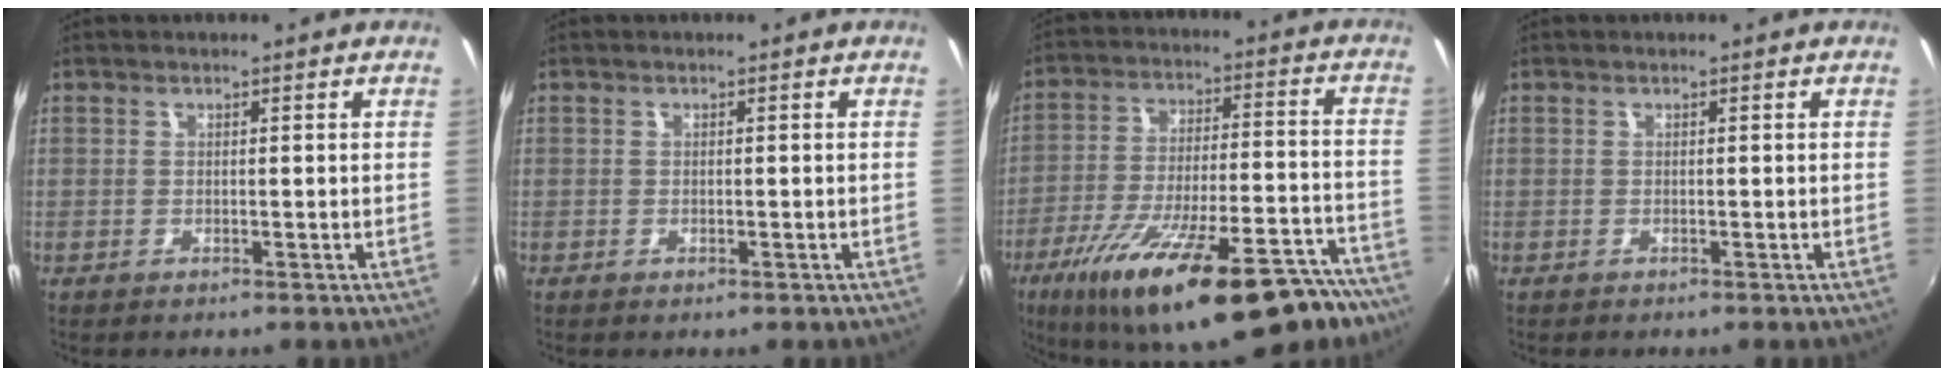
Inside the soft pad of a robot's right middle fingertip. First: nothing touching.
{"total": 0.6, "force": [-0.4, 0.5, 0.2], "torque": [-0.003, -0.005, -0.008]}
{"total": 31.5, "force": [-22.8, 8.9, 19.8], "torque": [-0.313, -0.035, -0.315]}
{"total": 0.0}